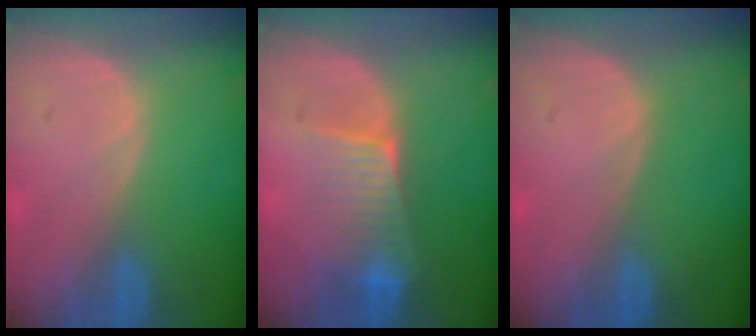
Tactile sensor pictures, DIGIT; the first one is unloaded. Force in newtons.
{"total": 6.4, "press": 5.7, "slide": 2.8}
{"total": 0.0}